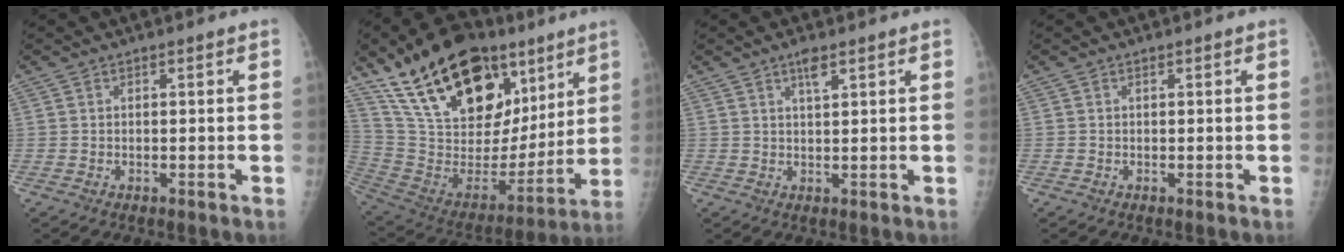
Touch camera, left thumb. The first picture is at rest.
{"total": 30.0, "force": [17.0, 15.6, 19.1], "torque": [-0.291, -0.021, 0.298]}
{"total": 2.6, "force": [1.6, 0.6, 2.0], "torque": [-0.035, -0.005, 0.028]}
{"total": 0.0}